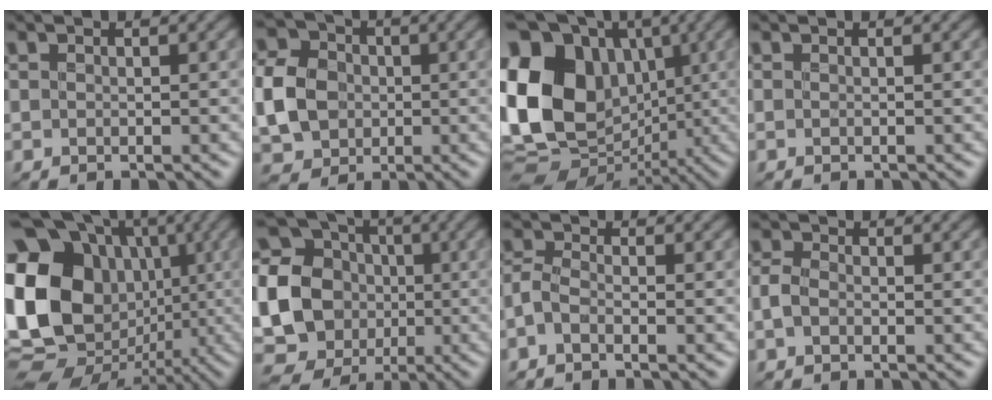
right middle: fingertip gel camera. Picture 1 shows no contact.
{"total": 6.0, "force": [-1.1, 5.1, 3.1], "torque": [-0.070, 0.005, -0.030]}
{"total": 16.1, "force": [0.3, 12.4, 10.2], "torque": [-0.218, 0.024, -0.011]}
{"total": 0.0}
{"total": 22.2, "force": [0.2, 18.9, 11.6], "torque": [-0.238, 0.010, -0.036]}
{"total": 22.6, "force": [-2.0, 21.4, 7.0], "torque": [-0.183, 0.008, -0.098]}
{"total": 1.5, "force": [-1.4, 0.2, 0.5], "torque": [-0.006, 0.004, -0.038]}
{"total": 1.2, "force": [-0.9, 0.6, 0.5], "torque": [-0.007, 0.001, -0.028]}